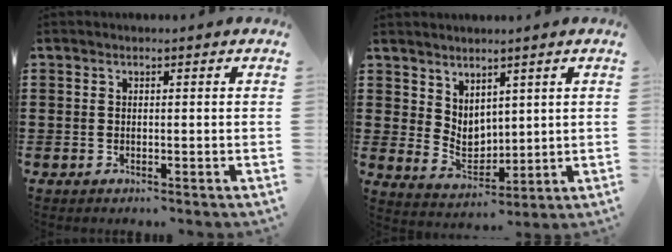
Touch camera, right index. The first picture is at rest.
{"total": 4.4, "force": [3.3, 2.7, 1.0], "torque": [-0.034, -0.009, 0.065]}